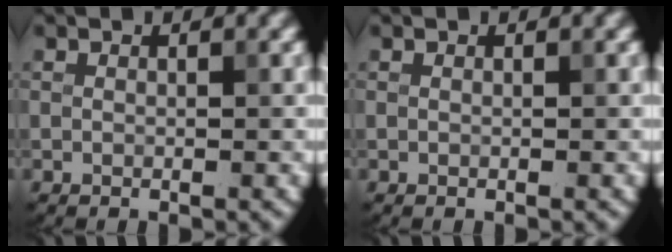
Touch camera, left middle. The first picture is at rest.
{"total": 0.0}